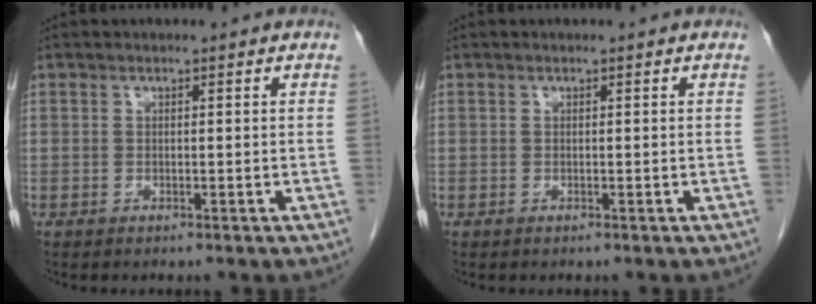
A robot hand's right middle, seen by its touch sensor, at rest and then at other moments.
{"total": 0.0}